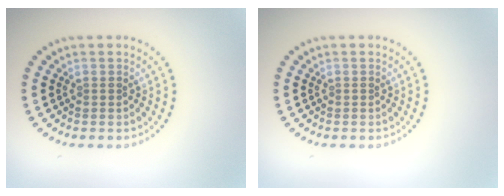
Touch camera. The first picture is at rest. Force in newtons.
{"total": 0.0}